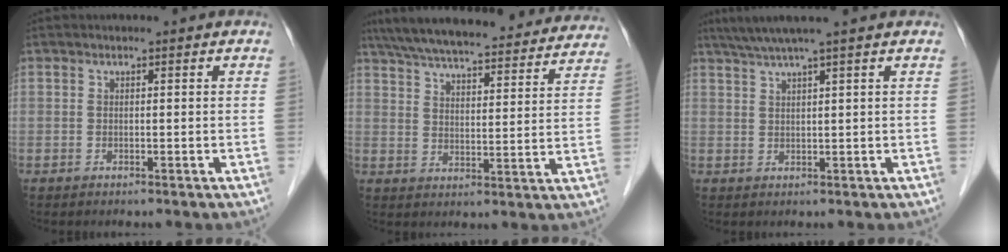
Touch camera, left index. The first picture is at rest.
{"total": 30.5, "force": [27.4, 5.9, 11.9], "torque": [-0.203, -0.007, 0.353]}
{"total": 5.8, "force": [4.6, -1.3, 3.2], "torque": [-0.054, 0.023, 0.082]}